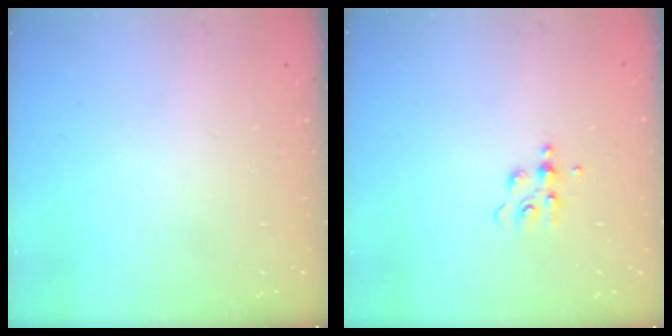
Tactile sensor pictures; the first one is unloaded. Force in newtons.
{"total": 4.8, "press": 4.8, "slide": 0.5}